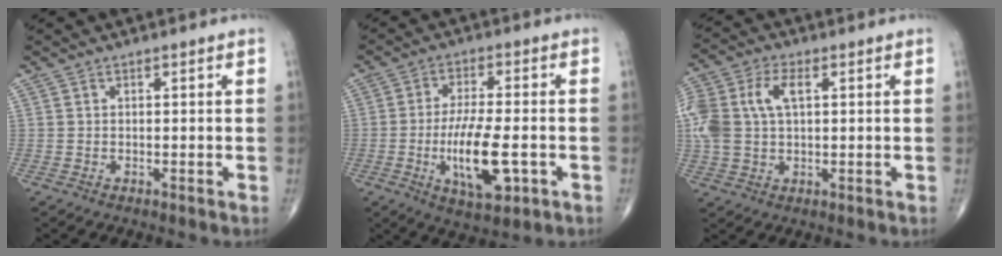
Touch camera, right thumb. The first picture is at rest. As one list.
[{"total": 12.1, "force": [-3.1, 4.2, 10.9], "torque": [-0.193, 0.000, -0.048]}, {"total": 13.9, "force": [2.8, 8.4, 10.7], "torque": [-0.271, 0.017, 0.053]}]